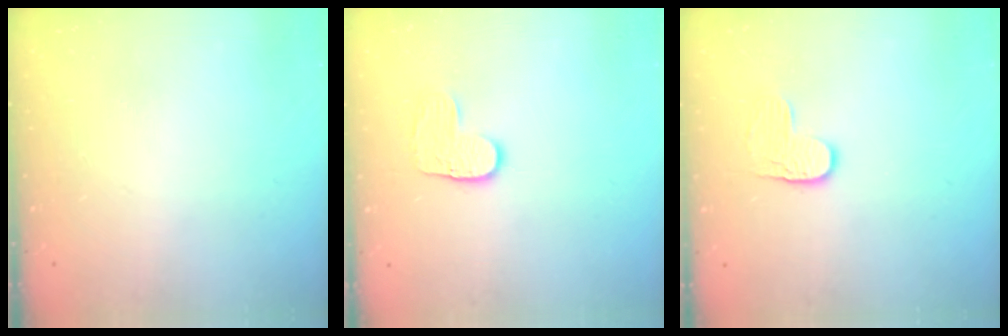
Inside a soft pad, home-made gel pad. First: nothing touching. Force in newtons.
{"total": 5.5, "press": 5.5, "slide": 0.4}
{"total": 4.7, "press": 4.7, "slide": 0.2}